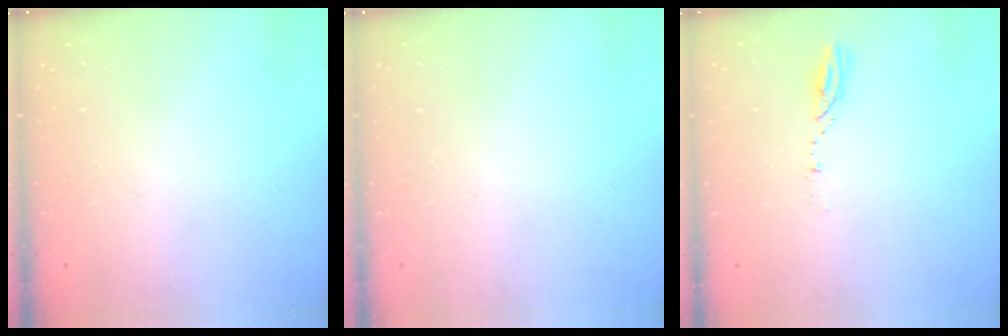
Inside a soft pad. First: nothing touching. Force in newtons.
{"total": 0.0}
{"total": 3.7, "press": 3.7, "slide": 0.3}